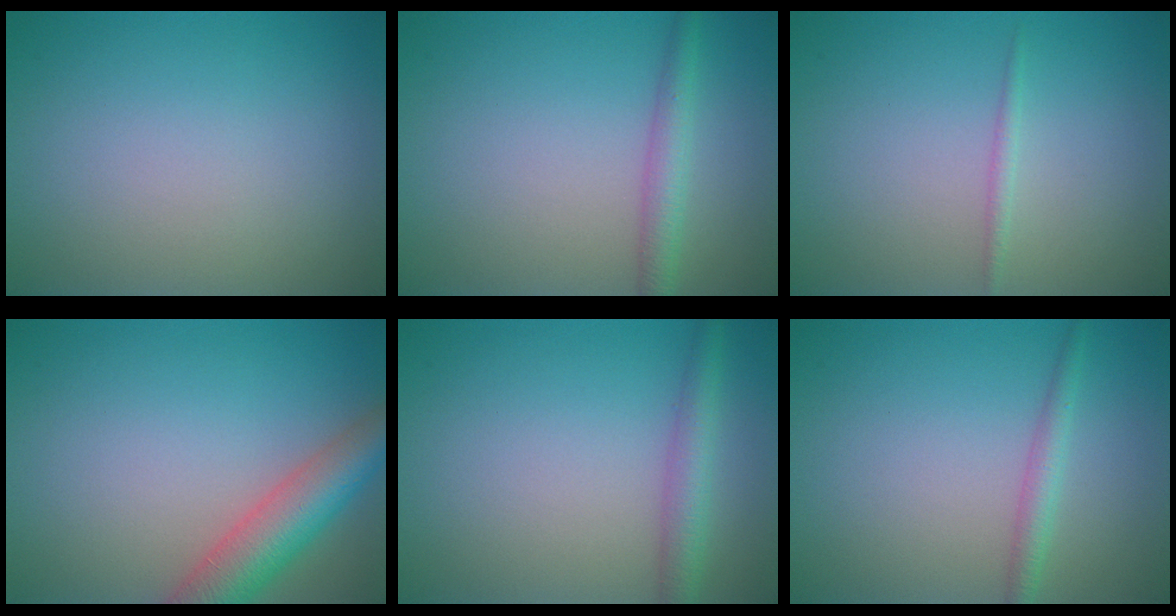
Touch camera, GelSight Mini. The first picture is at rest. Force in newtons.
{"total": 2.5, "press": 2.5, "slide": 0.1}
{"total": 0.8, "press": 0.8, "slide": 0.1}
{"total": 5.8, "press": 5.8, "slide": 0.4}
{"total": 2.8, "press": 2.8, "slide": 0.1}
{"total": 1.9, "press": 1.9, "slide": 0.0}